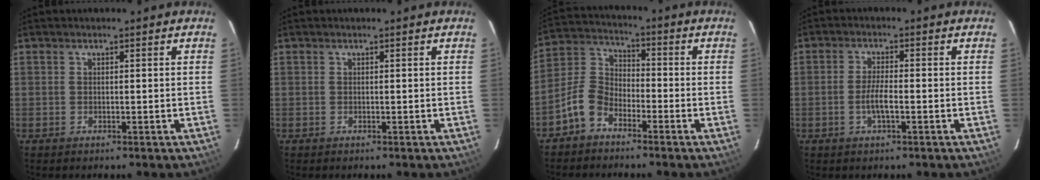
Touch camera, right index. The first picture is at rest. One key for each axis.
{"total": 0.0}
{"total": 7.4, "fx": -4.8, "fy": 4.4, "fz": 3.5, "tx": -0.078, "ty": 0.023, "tz": -0.105}
{"total": 3.6, "fx": -1.3, "fy": 0.6, "fz": 3.3, "tx": -0.067, "ty": -0.002, "tz": -0.025}